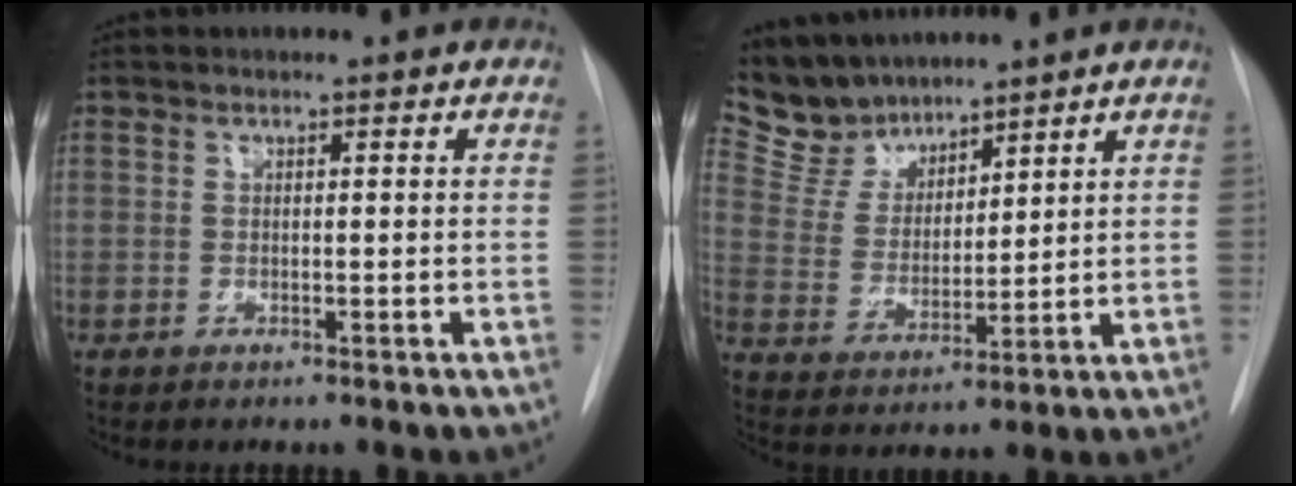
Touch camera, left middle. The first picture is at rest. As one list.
[{"total": 8.2, "force": [7.6, 3.0, 0.7], "torque": [-0.026, 0.011, 0.165]}]